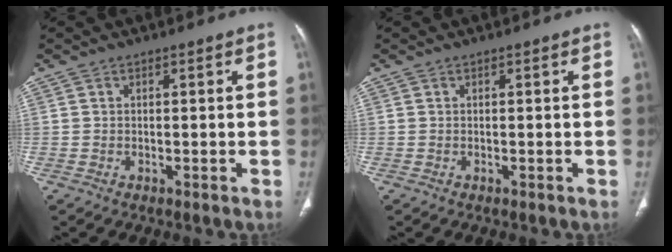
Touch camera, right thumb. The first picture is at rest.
{"total": 0.0}